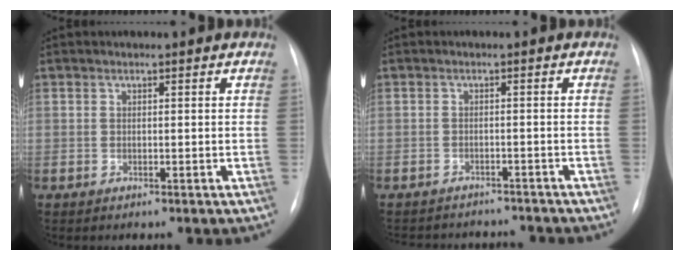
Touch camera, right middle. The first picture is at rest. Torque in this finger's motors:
{"motor_torque": [0.56, -0.99, 0.02, 0.01]}